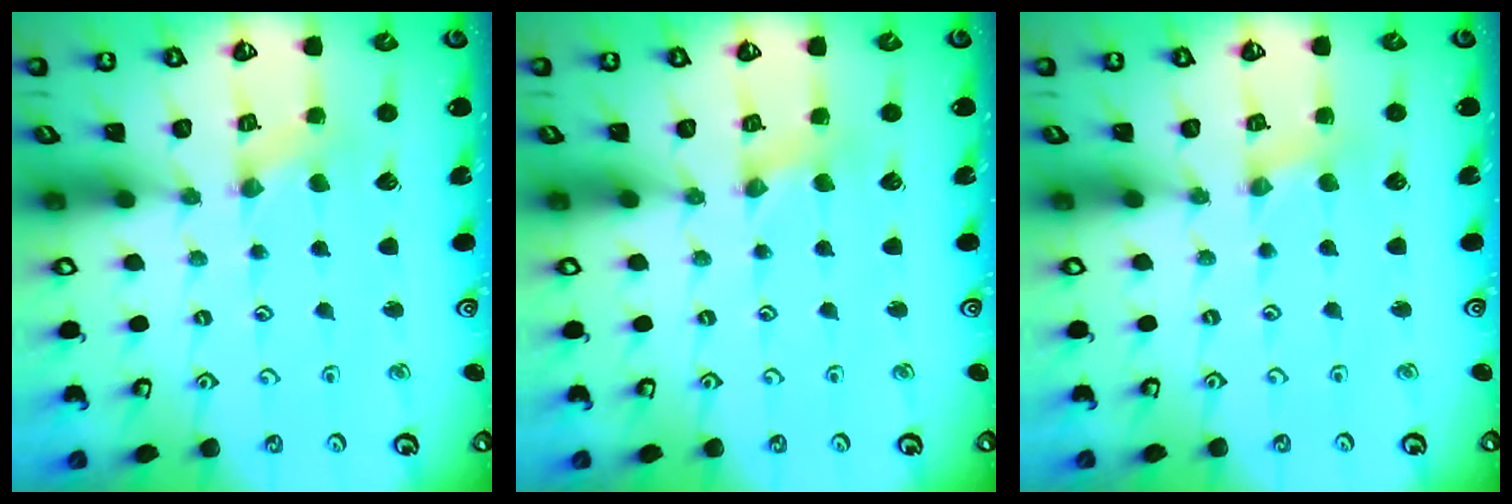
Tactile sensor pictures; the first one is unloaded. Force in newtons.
{"total": 1.9, "press": 1.9, "slide": 0.3}
{"total": 0.8, "press": 0.8, "slide": 0.2}